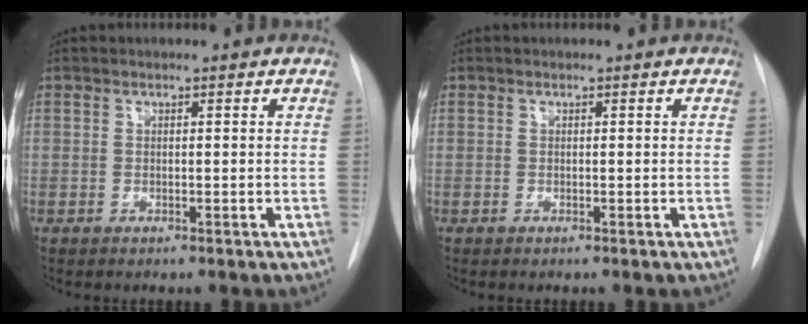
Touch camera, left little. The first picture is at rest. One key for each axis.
{"total": 0.0}